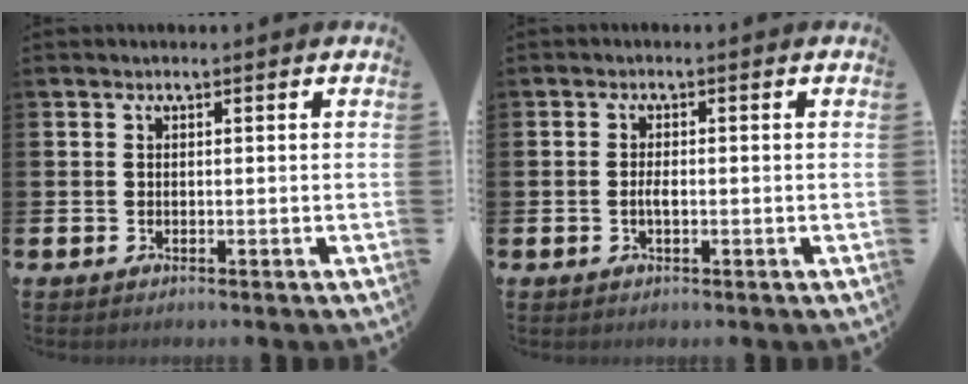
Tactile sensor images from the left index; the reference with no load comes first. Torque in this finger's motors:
{"motor_torque": [0.38, 0.28, 0.03, 0.05]}